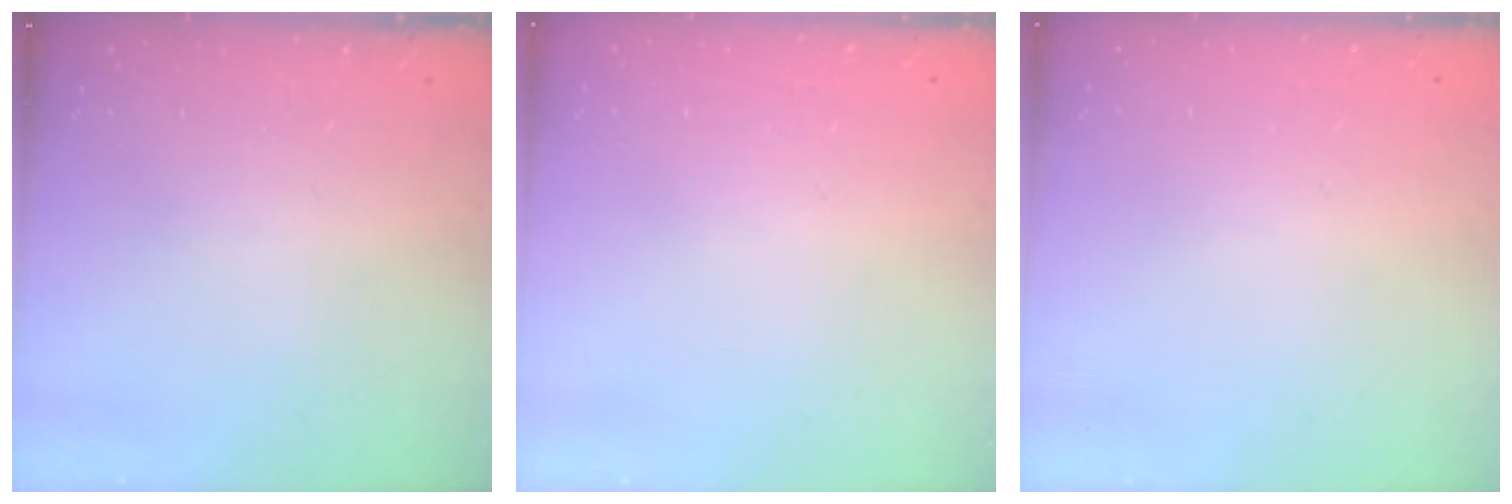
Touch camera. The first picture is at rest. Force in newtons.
{"total": 0.0}
{"total": 0.0}